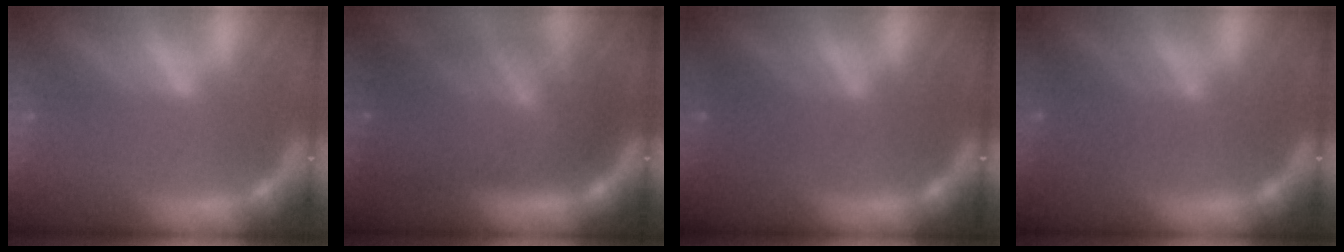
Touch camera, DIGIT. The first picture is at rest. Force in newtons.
{"total": 10.0}
{"total": 2.4}
{"total": 3.0}